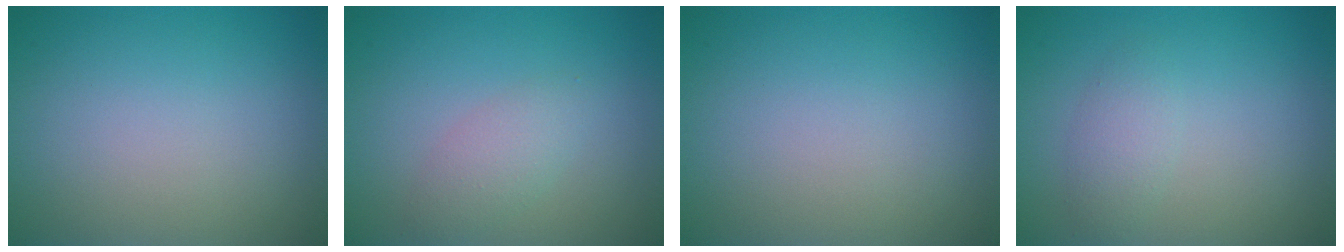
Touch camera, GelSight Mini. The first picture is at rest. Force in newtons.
{"total": 2.0, "press": 2.0, "slide": 0.1}
{"total": 0.0}
{"total": 1.8, "press": 1.8, "slide": 0.1}